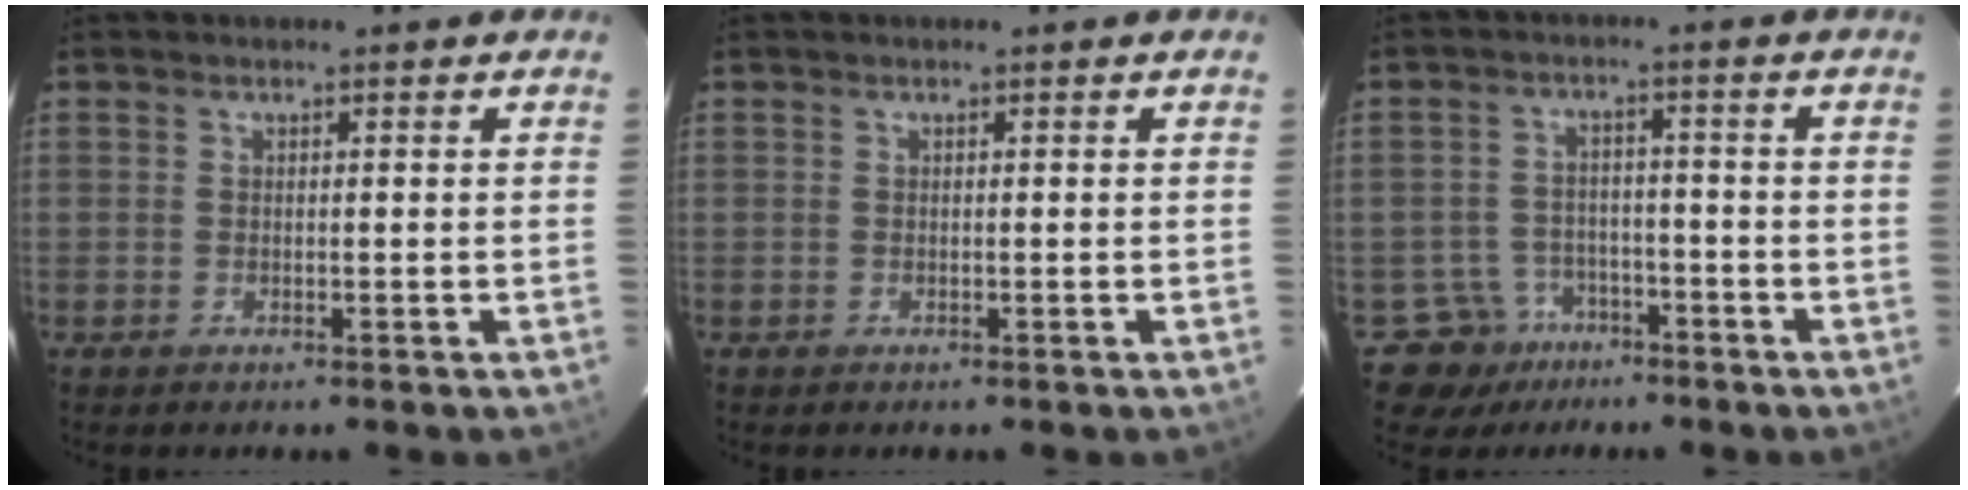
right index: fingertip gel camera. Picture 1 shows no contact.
{"total": 0.0}
{"total": 6.8, "force": [-3.9, 5.5, -0.1], "torque": [0.006, 0.013, -0.057]}